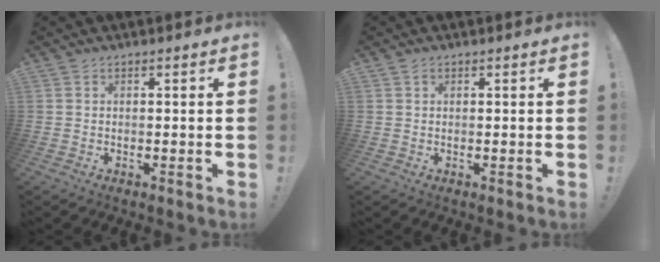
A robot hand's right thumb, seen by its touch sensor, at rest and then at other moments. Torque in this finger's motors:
{"motor_torque": [0.02, -0.16, -0.01, 0.21, 0.00]}